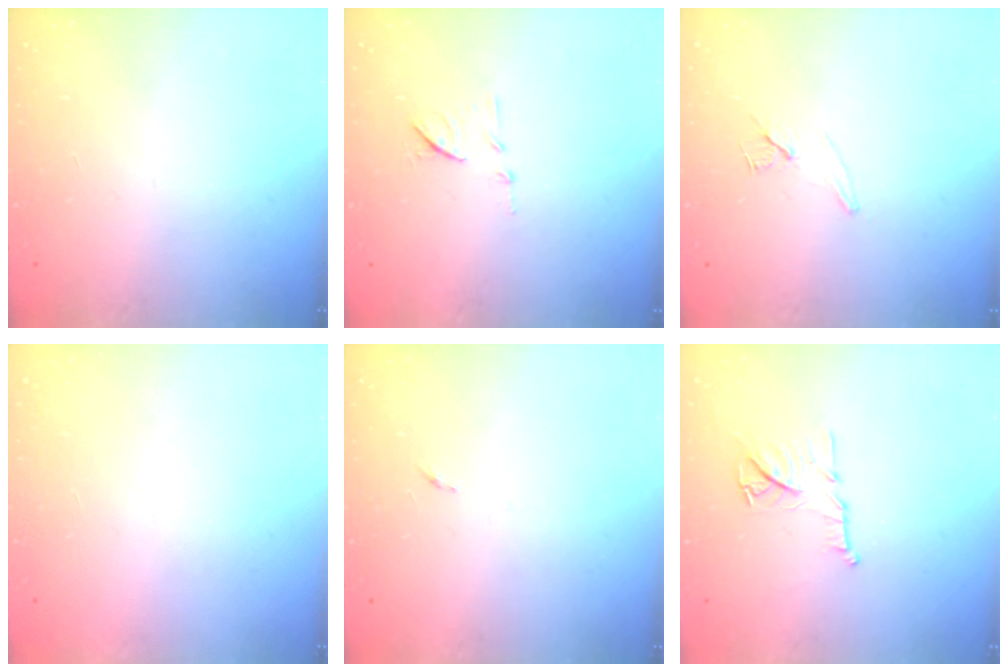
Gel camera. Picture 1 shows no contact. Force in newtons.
{"total": 8.1, "press": 8.0, "slide": 0.7}
{"total": 6.7, "press": 6.0, "slide": 3.0}
{"total": 1.5, "press": 1.5, "slide": 0.1}
{"total": 2.6, "press": 2.6, "slide": 0.4}
{"total": 11.0, "press": 11.0, "slide": 0.1}